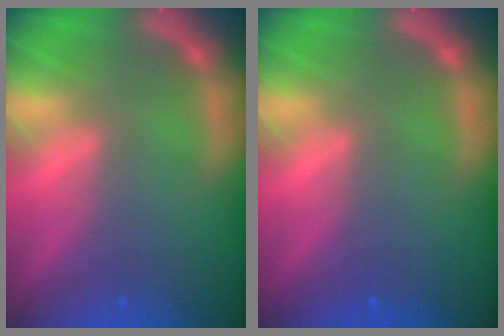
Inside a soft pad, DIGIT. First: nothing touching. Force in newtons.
{"total": 0.0}